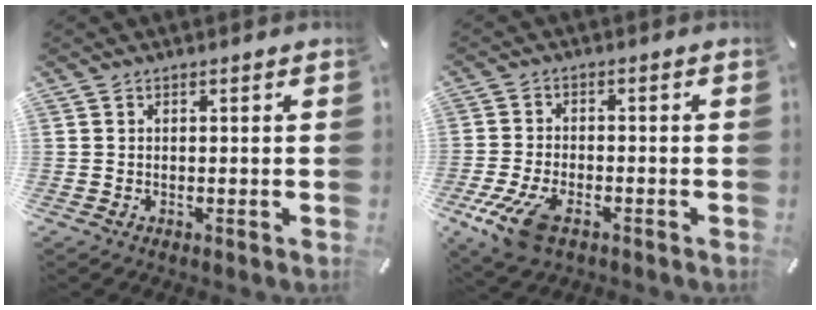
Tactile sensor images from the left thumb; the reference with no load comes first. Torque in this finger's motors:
{"motor_torque": [-0.12, 1.63, 0.13, 0.07, 0.30]}